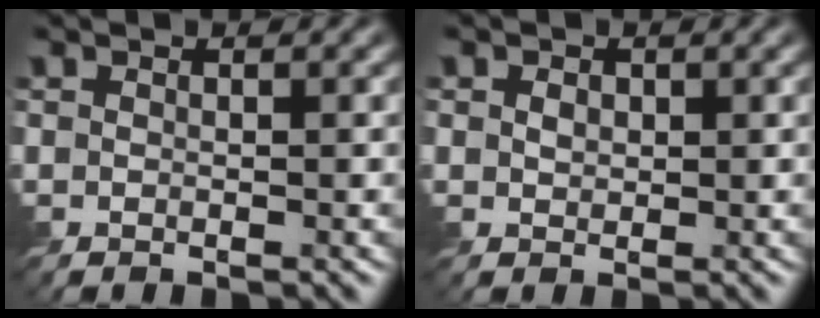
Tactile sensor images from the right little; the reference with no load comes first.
{"total": 1.0, "force": [0.2, 0.9, 0.4], "torque": [-0.009, -0.003, 0.002]}